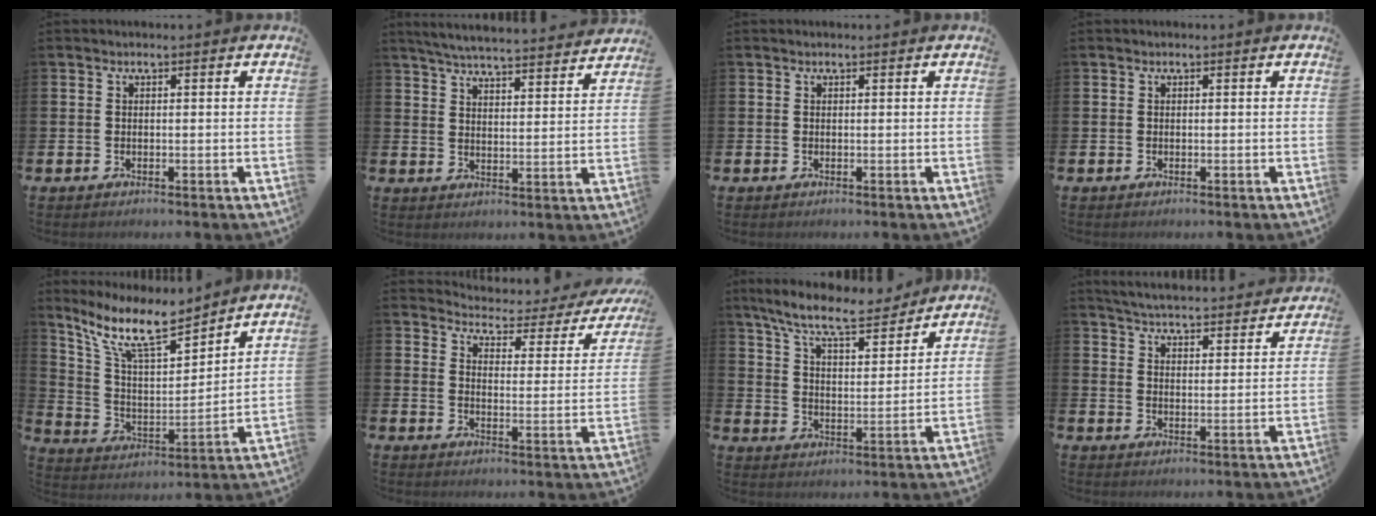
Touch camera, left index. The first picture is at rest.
{"total": 5.8, "force": [5.7, 0.2, 1.0], "torque": [-0.034, -0.043, 0.099]}
{"total": 0.0}
{"total": 0.0}
{"total": 11.4, "force": [9.5, 2.7, 5.6], "torque": [-0.140, -0.048, 0.170]}
{"total": 3.5, "force": [3.3, 0.9, 0.7], "torque": [-0.038, -0.035, 0.047]}
{"total": 9.7, "force": [8.8, 1.8, 3.9], "torque": [-0.106, -0.049, 0.153]}
{"total": 5.4, "force": [5.4, 0.4, 0.3], "torque": [-0.022, -0.047, 0.093]}